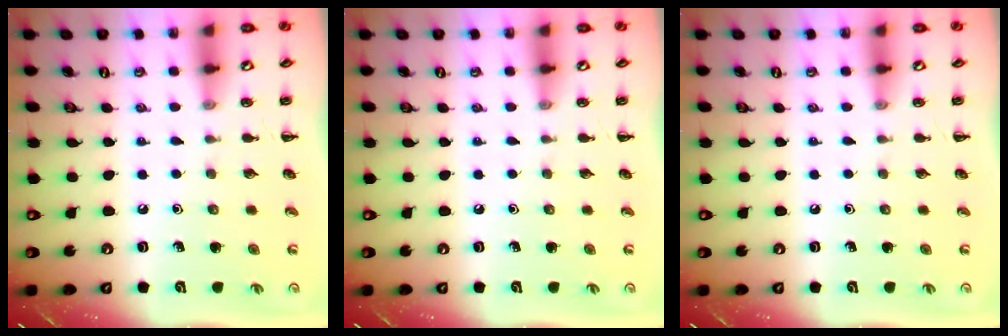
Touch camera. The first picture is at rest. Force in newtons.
{"total": 0.0}
{"total": 0.0}